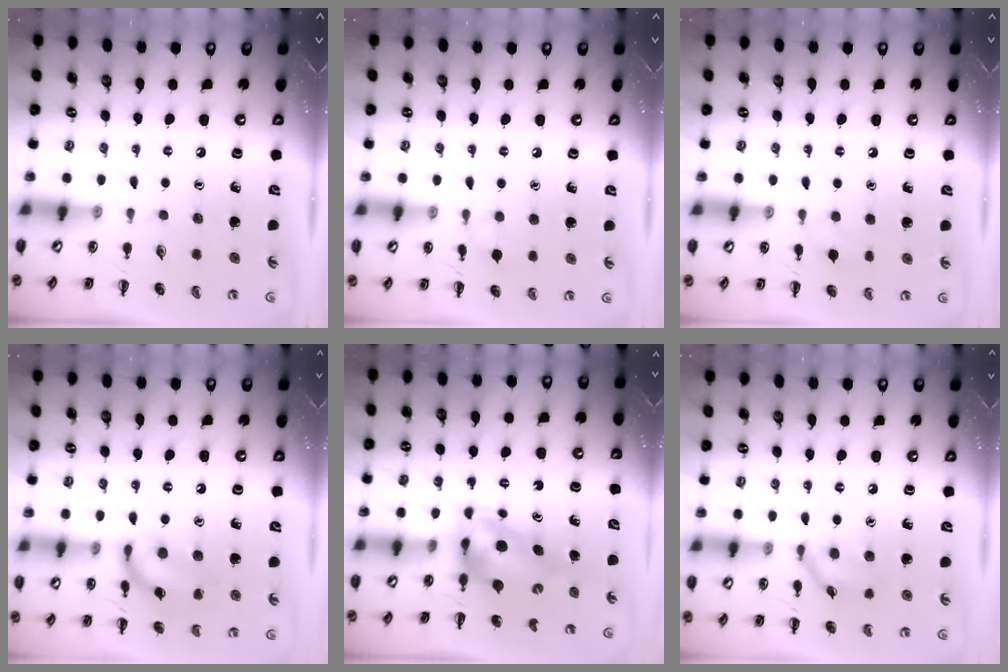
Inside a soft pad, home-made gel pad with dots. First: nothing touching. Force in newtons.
{"total": 5.0, "press": 4.7, "slide": 1.7}
{"total": 5.2, "press": 4.8, "slide": 1.9}
{"total": 12.9, "press": 12.8, "slide": 1.2}
{"total": 5.3, "press": 5.0, "slide": 1.5}
{"total": 8.9, "press": 8.8, "slide": 1.0}